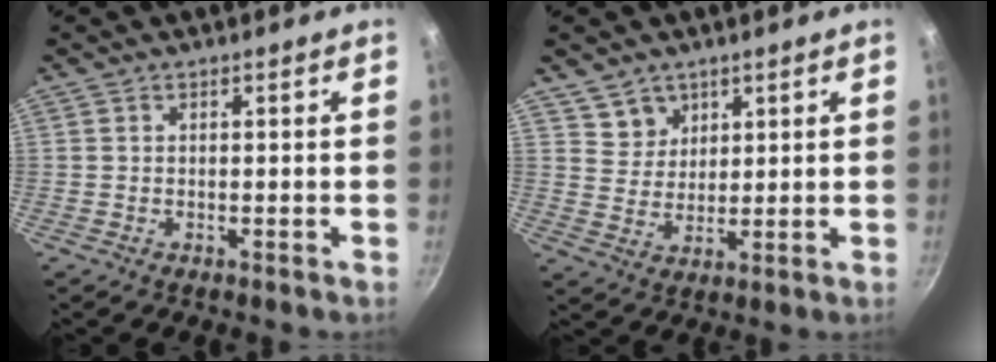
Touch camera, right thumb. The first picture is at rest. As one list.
[{"total": 5.0, "force": [3.2, 3.8, 0.8], "torque": [0.010, -0.011, 0.062]}]